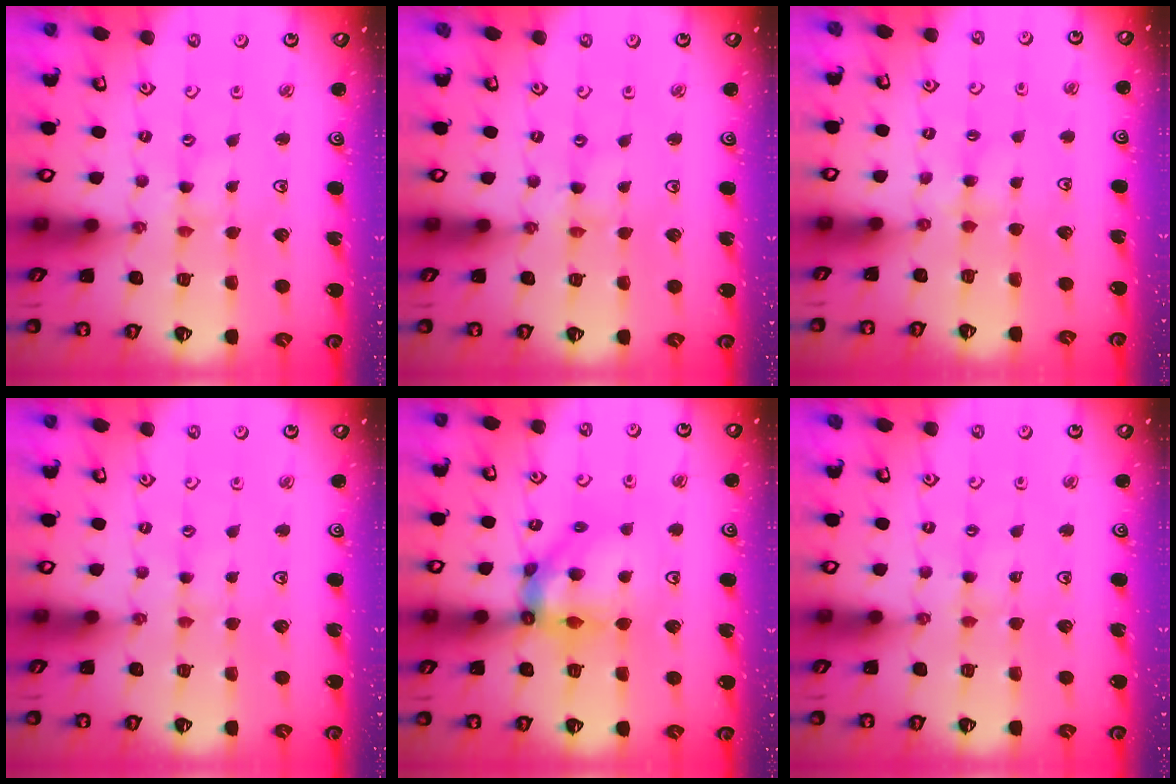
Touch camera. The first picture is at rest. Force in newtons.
{"total": 0.0}
{"total": 2.7, "press": 2.7, "slide": 0.5}
{"total": 1.7, "press": 1.7, "slide": 0.3}
{"total": 11.7, "press": 11.6, "slide": 1.4}
{"total": 2.0, "press": 2.0, "slide": 0.3}